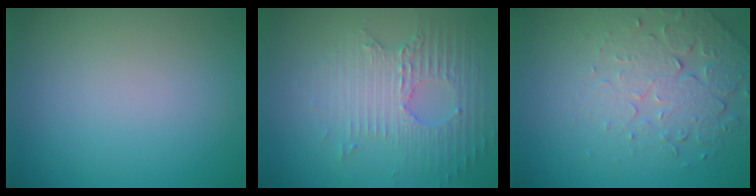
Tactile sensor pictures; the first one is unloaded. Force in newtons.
{"total": 4.5, "press": 3.1, "slide": 3.2}
{"total": 5.1, "press": 3.6, "slide": 3.6}